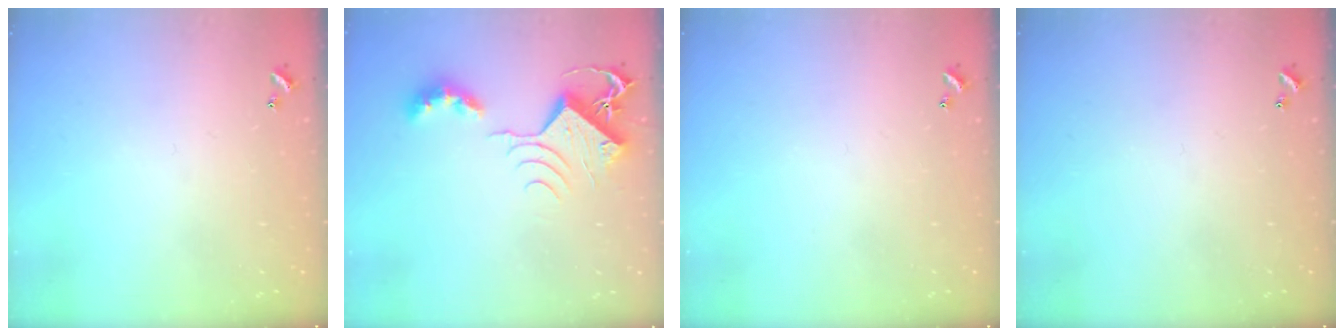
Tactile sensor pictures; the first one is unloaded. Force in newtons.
{"total": 9.1, "press": 9.1, "slide": 1.2}
{"total": 0.0}
{"total": 0.0}